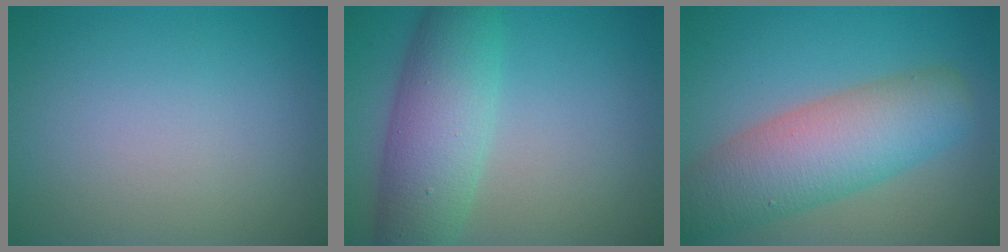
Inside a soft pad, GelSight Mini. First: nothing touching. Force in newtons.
{"total": 7.0, "press": 7.0, "slide": 0.2}
{"total": 8.0, "press": 8.0, "slide": 0.4}